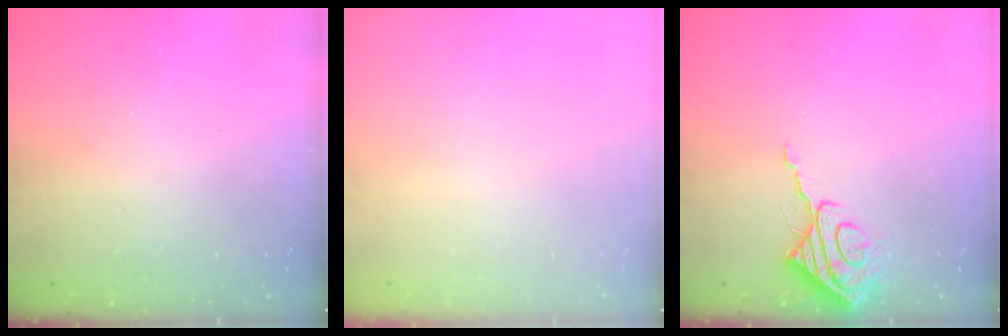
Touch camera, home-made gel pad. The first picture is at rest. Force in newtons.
{"total": 0.0}
{"total": 7.9, "press": 7.9, "slide": 0.5}